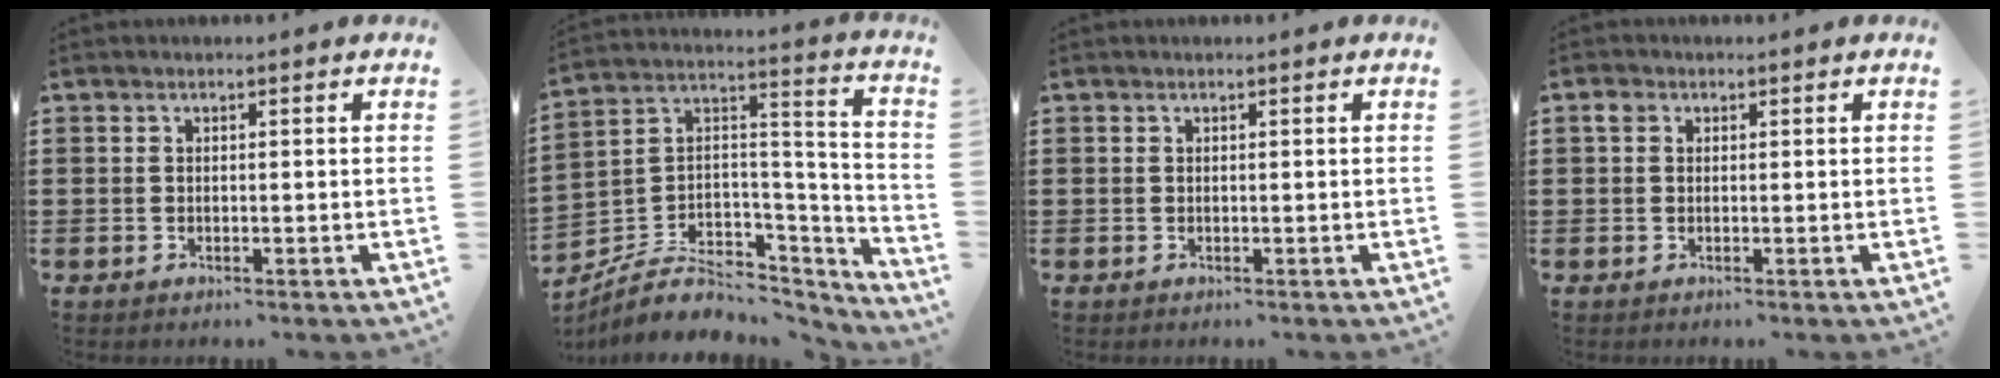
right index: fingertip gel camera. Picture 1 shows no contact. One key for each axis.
{"total": 6.9, "fx": -3.4, "fy": 5.1, "fz": 3.1, "tx": -0.077, "ty": -0.002, "tz": -0.063}
{"total": 0.0}
{"total": 1.3, "fx": 0.1, "fy": 1.1, "fz": 0.7, "tx": -0.016, "ty": 0.007, "tz": 0.002}